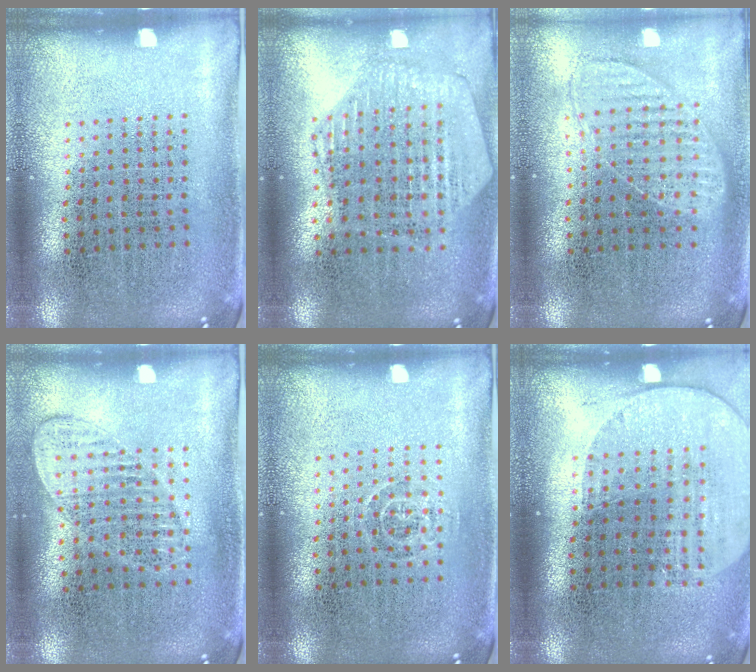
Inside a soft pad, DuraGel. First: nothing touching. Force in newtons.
{"total": 1.1, "press": 1.1, "slide": 0.1}
{"total": 0.9, "press": 0.9, "slide": 0.2}
{"total": 1.0, "press": 1.0, "slide": 0.2}
{"total": 0.8, "press": 0.5, "slide": 0.6}
{"total": 1.7, "press": 1.5, "slide": 0.7}